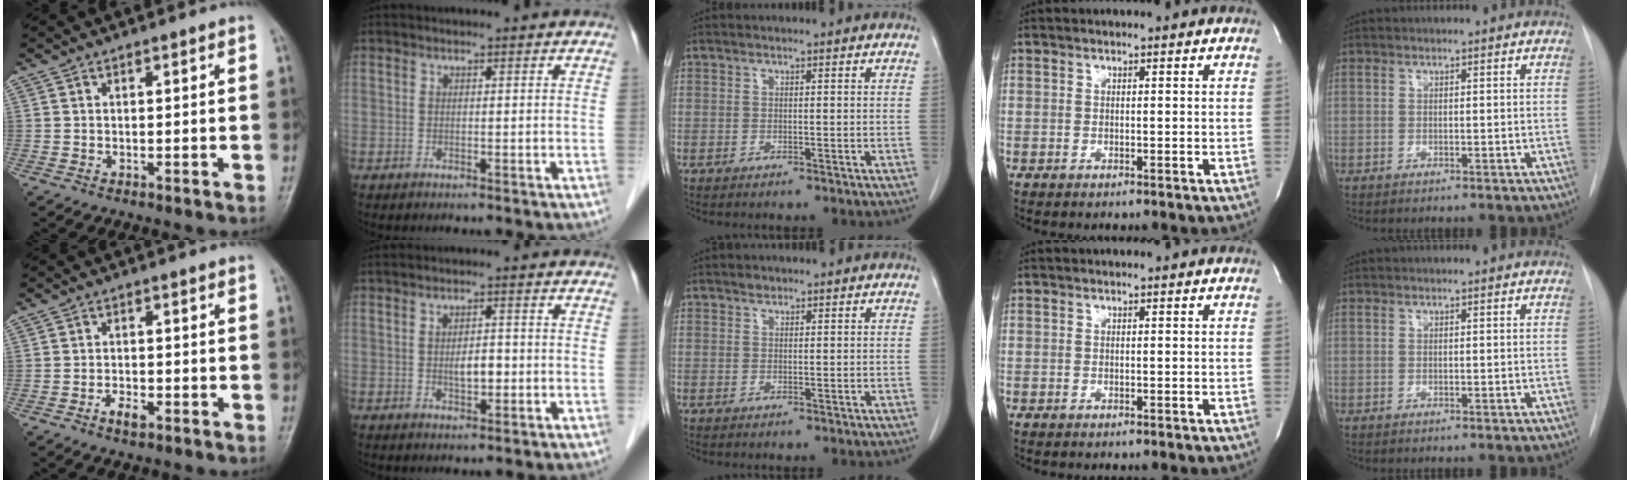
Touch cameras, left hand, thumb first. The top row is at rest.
{"thumb": {"total": 2.7, "force": [-1.6, 1.4, 1.8], "torque": [-0.029, 0.008, -0.028]}, "index": {"total": 3.1, "force": [-0.4, 1.2, 2.8], "torque": [-0.049, 0.001, -0.004]}, "middle": {"total": 0.7, "force": [0.6, 0.3, 0.1], "torque": [-0.003, -0.001, 0.009]}}